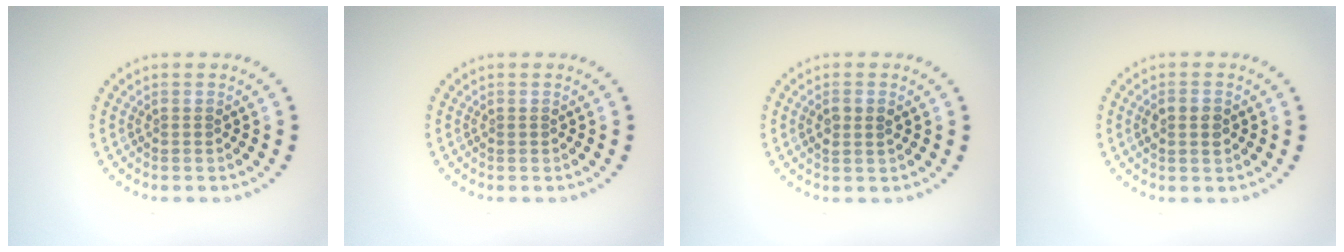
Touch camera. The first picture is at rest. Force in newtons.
{"total": 0.0}
{"total": 1.6, "press": 1.6, "slide": 0.4}
{"total": 1.8, "press": 1.8, "slide": 0.1}